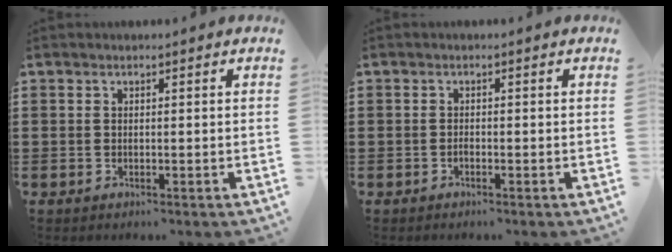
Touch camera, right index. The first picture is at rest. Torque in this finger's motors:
{"motor_torque": [1.49, 0.65, 0.01, -0.01]}